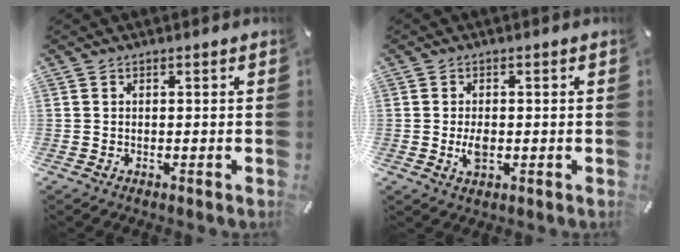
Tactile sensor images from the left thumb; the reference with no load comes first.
{"total": 3.5, "force": [-0.5, 2.1, 2.8], "torque": [-0.056, -0.008, -0.012]}